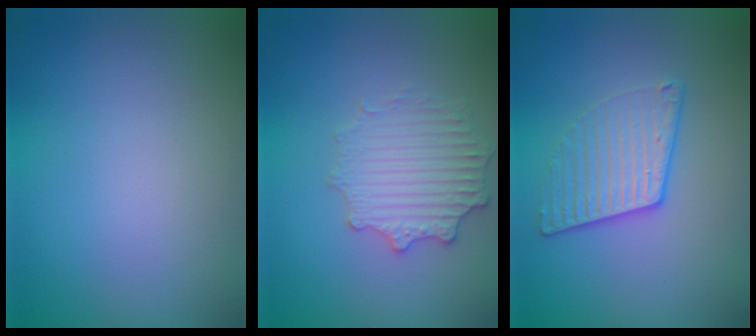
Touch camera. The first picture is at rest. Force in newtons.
{"total": 2.9, "press": 2.9, "slide": 0.2}
{"total": 3.1, "press": 2.7, "slide": 1.4}